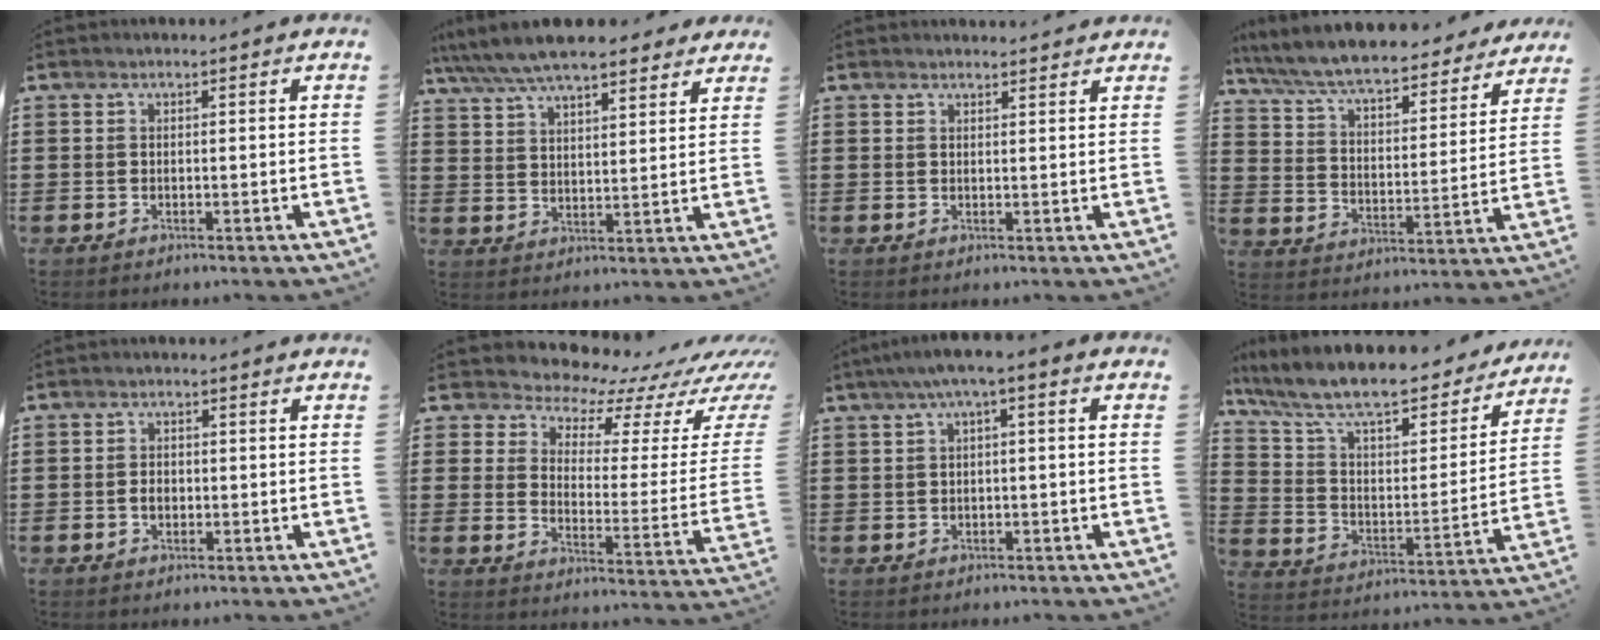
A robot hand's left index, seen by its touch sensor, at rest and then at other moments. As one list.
[{"total": 7.4, "force": [6.6, 1.5, 2.8], "torque": [-0.081, -0.019, 0.119]}, {"total": 1.5, "force": [1.5, 0.0, 0.2], "torque": [-0.007, 0.000, 0.030]}, {"total": 7.6, "force": [7.1, 0.4, 2.8], "torque": [-0.085, -0.047, 0.119]}, {"total": 1.8, "force": [-0.3, 1.2, 1.4], "torque": [-0.029, 0.004, -0.006]}, {"total": 5.9, "force": [5.5, 1.9, 0.6], "torque": [-0.026, -0.059, 0.089]}, {"total": 2.8, "force": [-0.7, 0.3, 2.7], "torque": [-0.047, 0.005, -0.017]}, {"total": 9.6, "force": [8.2, 1.7, 4.6], "torque": [-0.126, -0.061, 0.140]}]